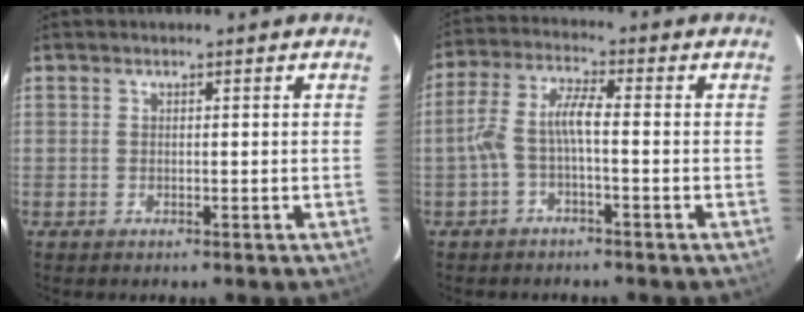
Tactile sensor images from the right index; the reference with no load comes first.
{"total": 5.5, "force": [-1.8, 1.1, 5.1], "torque": [-0.118, 0.015, -0.032]}